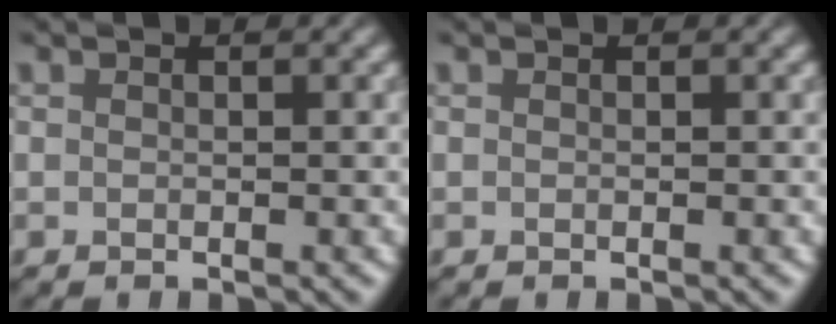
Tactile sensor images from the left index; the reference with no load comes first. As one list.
[{"total": 0.0}]